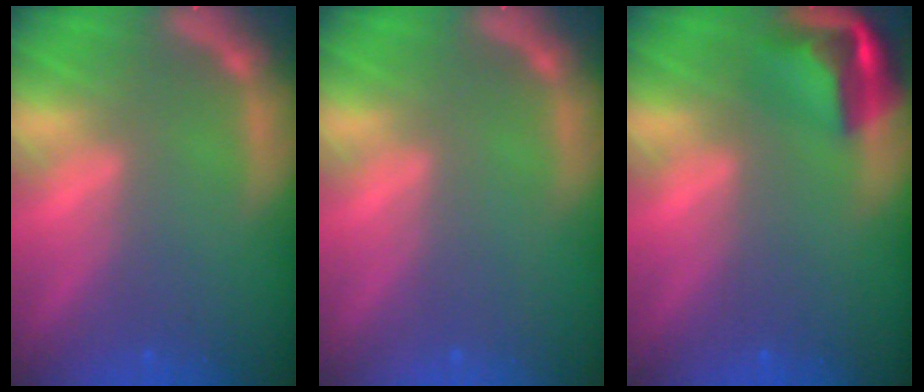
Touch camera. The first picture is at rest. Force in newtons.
{"total": 0.0}
{"total": 5.0}